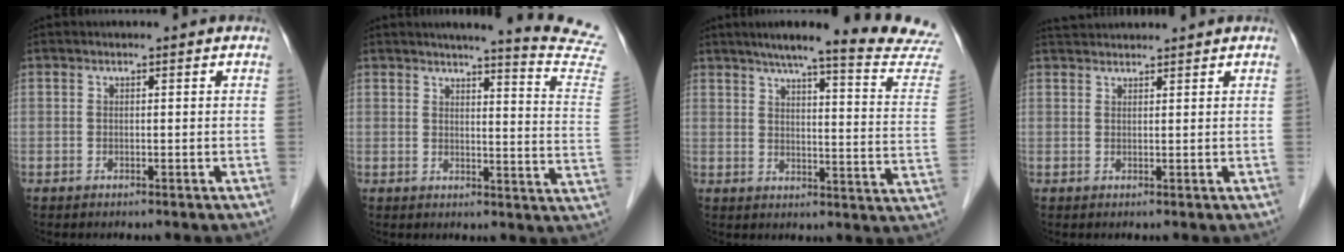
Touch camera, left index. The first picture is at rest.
{"total": 15.4, "force": [14.2, -1.4, 5.8], "torque": [-0.073, -0.109, 0.141]}
{"total": 21.7, "force": [19.5, -0.7, 9.3], "torque": [-0.124, -0.079, 0.227]}
{"total": 3.4, "force": [3.4, 0.1, 0.6], "torque": [-0.010, 0.032, 0.062]}